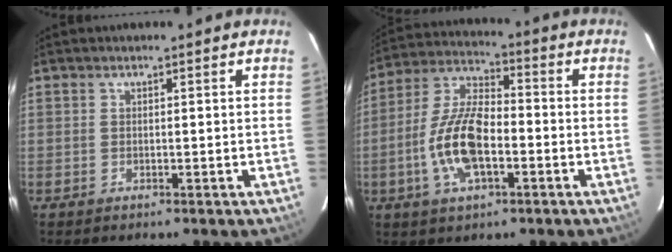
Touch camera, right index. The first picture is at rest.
{"total": 13.2, "force": [-3.8, 5.6, 11.3], "torque": [-0.240, 0.004, -0.073]}